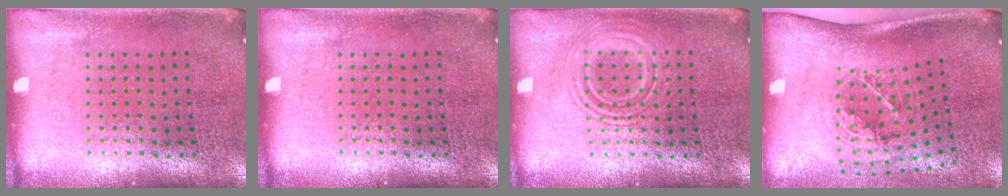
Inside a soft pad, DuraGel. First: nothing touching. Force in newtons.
{"total": 0.0}
{"total": 2.8, "press": 2.7, "slide": 0.4}
{"total": 2.0, "press": 1.3, "slide": 1.6}